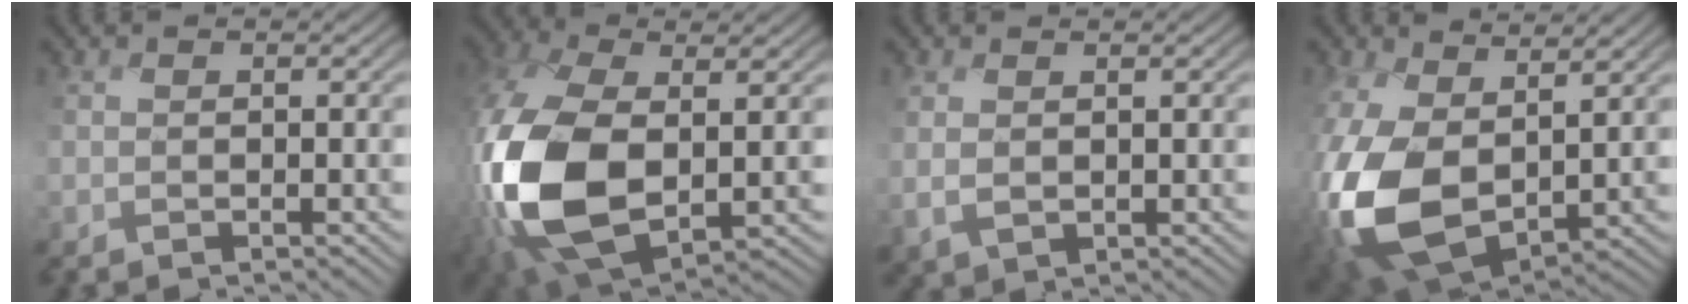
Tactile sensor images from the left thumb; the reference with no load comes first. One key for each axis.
{"total": 16.6, "fx": -1.3, "fy": 9.7, "fz": 13.4, "tx": -0.349, "ty": -0.027, "tz": -0.013}
{"total": 2.0, "fx": 0.9, "fy": 1.2, "fz": 1.3, "tx": -0.037, "ty": -0.002, "tz": 0.021}
{"total": 14.1, "fx": 0.5, "fy": 9.2, "fz": 10.7, "tx": -0.296, "ty": -0.025, "tz": 0.008}